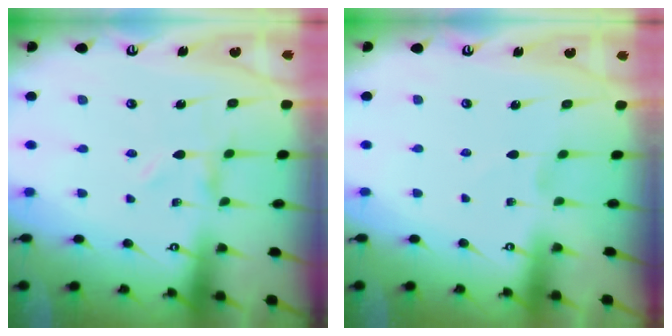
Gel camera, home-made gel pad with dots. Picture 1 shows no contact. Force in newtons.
{"total": 0.9, "press": 0.9, "slide": 0.1}